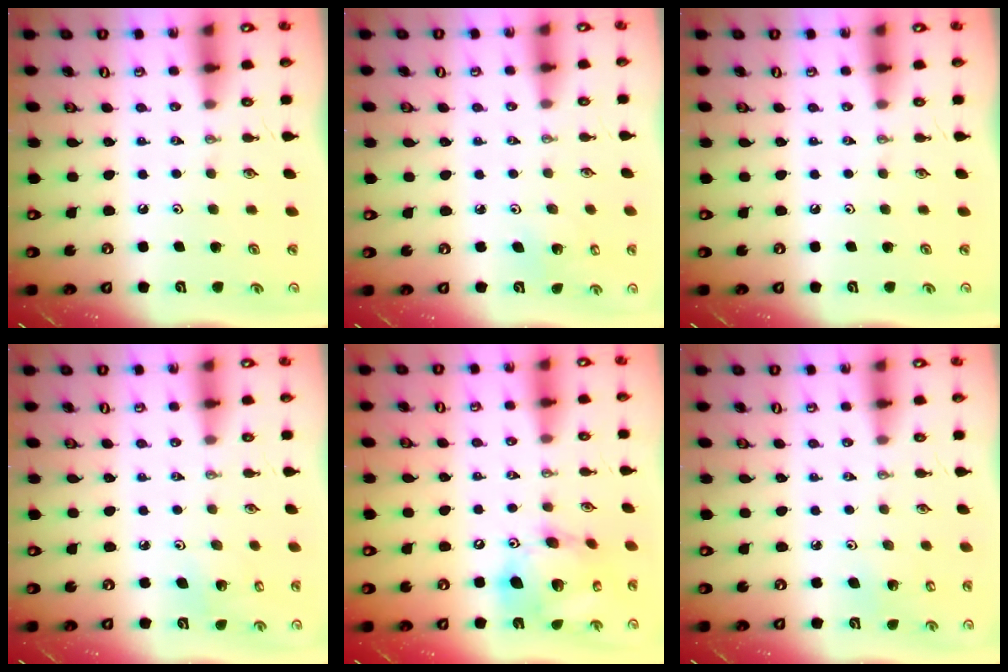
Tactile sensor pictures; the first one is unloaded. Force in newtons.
{"total": 3.5, "press": 3.5, "slide": 0.2}
{"total": 0.0}
{"total": 3.5, "press": 3.2, "slide": 1.4}
{"total": 18.1, "press": 17.8, "slide": 3.2}
{"total": 5.0, "press": 4.6, "slide": 1.9}